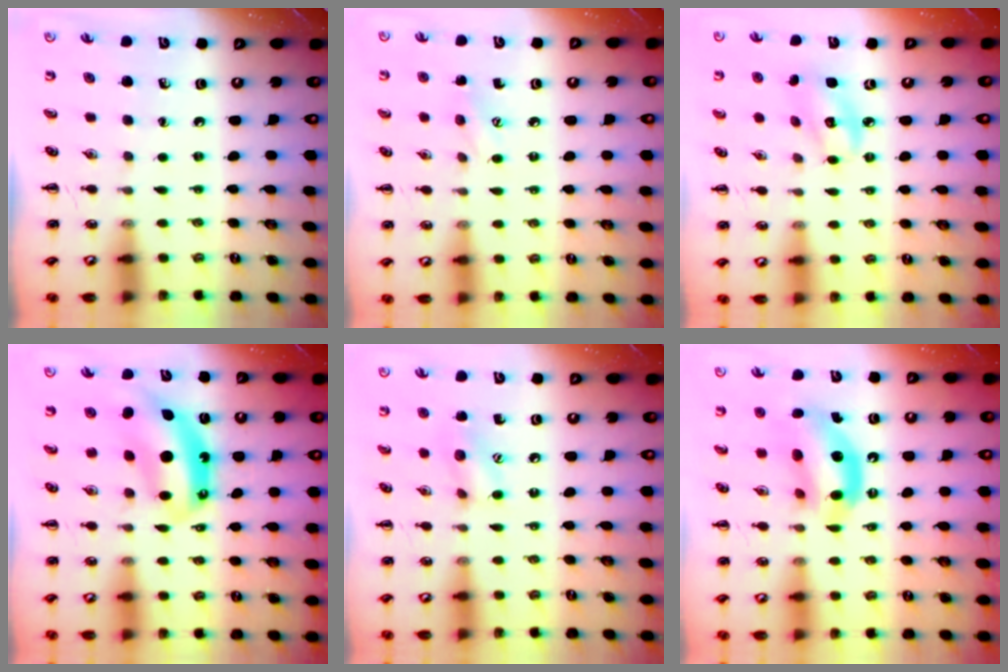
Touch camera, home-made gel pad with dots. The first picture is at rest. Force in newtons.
{"total": 5.6, "press": 5.4, "slide": 1.5}
{"total": 6.0, "press": 6.0, "slide": 0.1}
{"total": 7.8, "press": 7.6, "slide": 2.0}
{"total": 8.5, "press": 8.4, "slide": 0.7}
{"total": 12.1, "press": 11.6, "slide": 3.3}